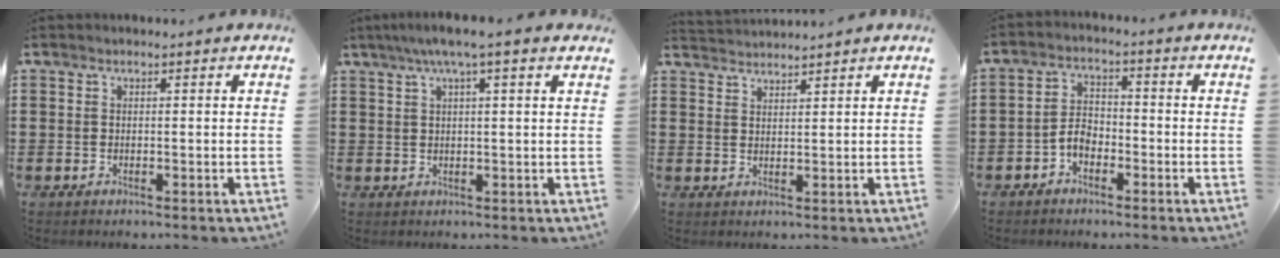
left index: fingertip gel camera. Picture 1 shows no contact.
{"total": 3.8, "force": [2.1, -0.1, 3.2], "torque": [-0.066, 0.004, 0.036]}
{"total": 2.0, "force": [2.0, -0.3, -0.4], "torque": [0.001, -0.003, 0.040]}
{"total": 3.5, "force": [-2.1, 2.0, 2.1], "torque": [-0.055, 0.002, -0.047]}